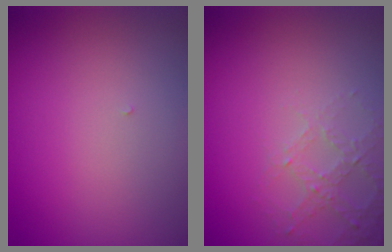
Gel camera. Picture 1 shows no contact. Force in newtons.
{"total": 2.6, "press": 2.5, "slide": 0.8}